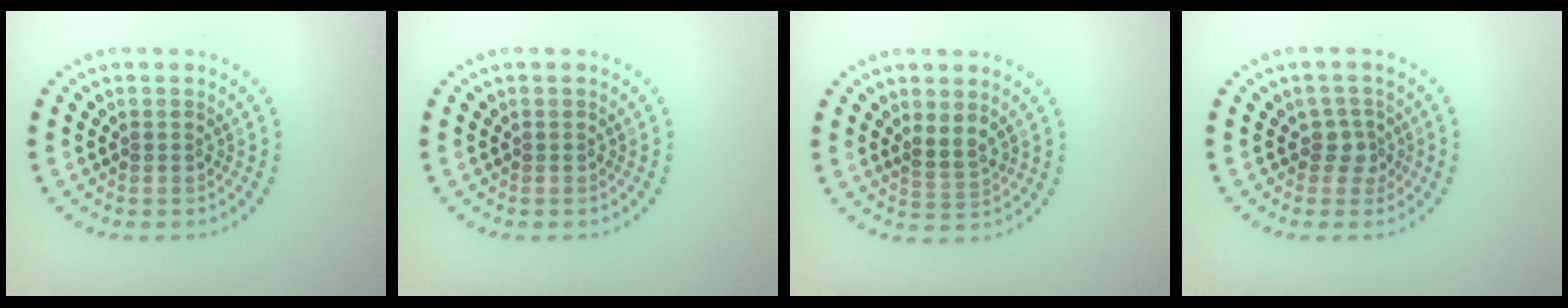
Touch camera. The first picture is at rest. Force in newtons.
{"total": 0.0}
{"total": 1.6, "press": 1.4, "slide": 0.9}
{"total": 1.9, "press": 1.4, "slide": 1.2}